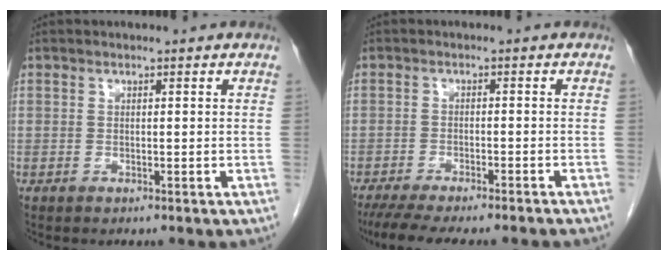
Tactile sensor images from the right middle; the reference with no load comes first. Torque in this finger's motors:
{"motor_torque": [0.73, -0.52, 0.19, 0.11]}